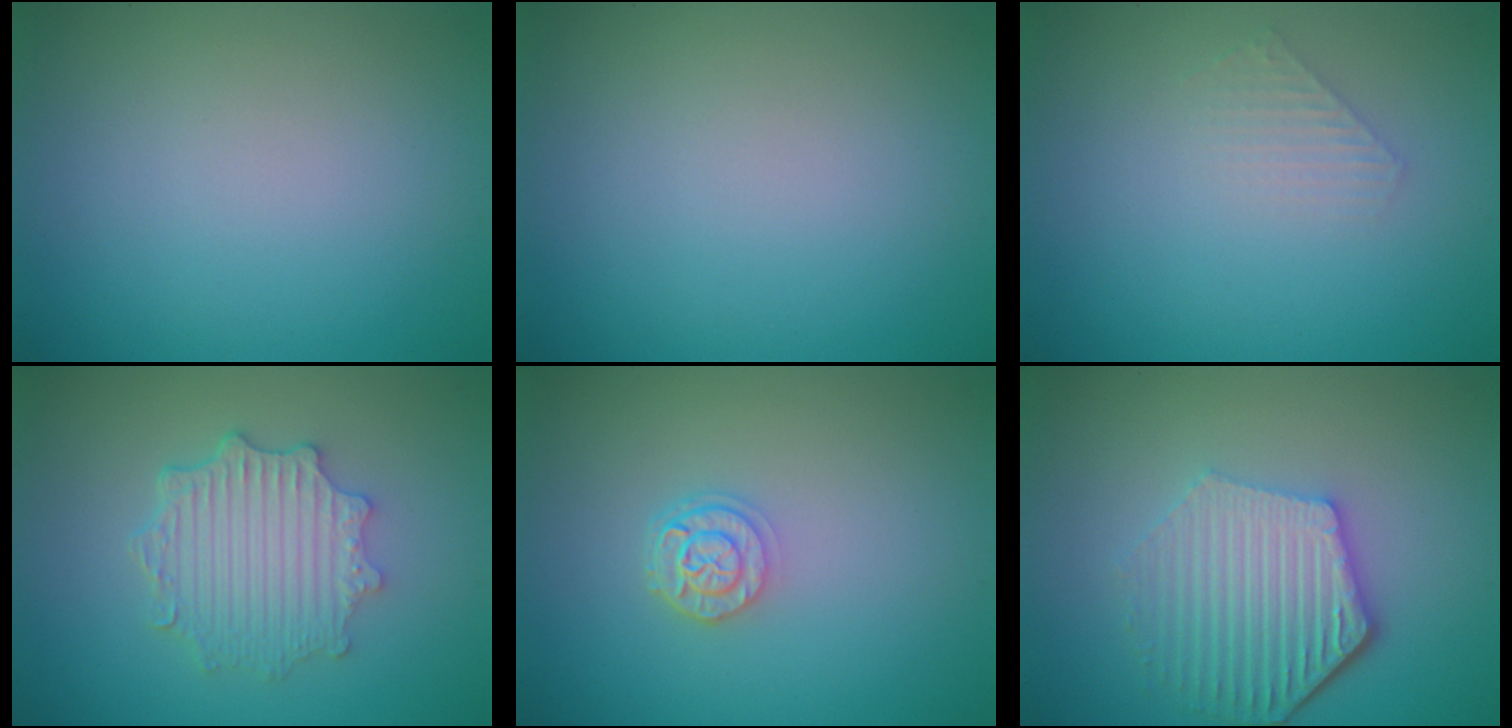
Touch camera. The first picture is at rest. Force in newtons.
{"total": 0.0}
{"total": 1.3, "press": 1.3, "slide": 0.2}
{"total": 4.8, "press": 3.7, "slide": 3.0}
{"total": 2.4, "press": 1.9, "slide": 1.4}
{"total": 5.8, "press": 4.3, "slide": 3.8}